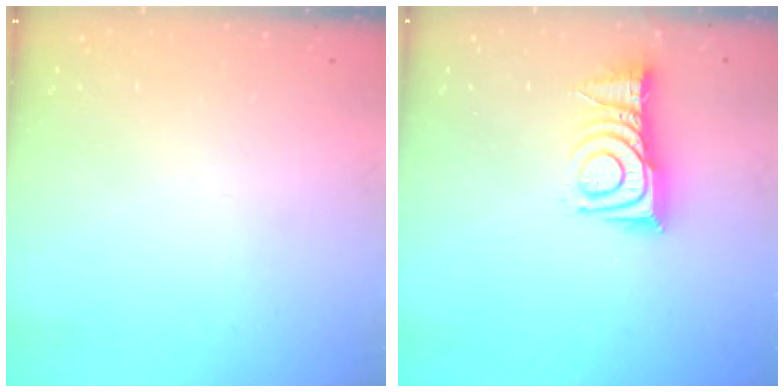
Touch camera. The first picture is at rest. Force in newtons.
{"total": 11.4, "press": 11.4, "slide": 0.6}